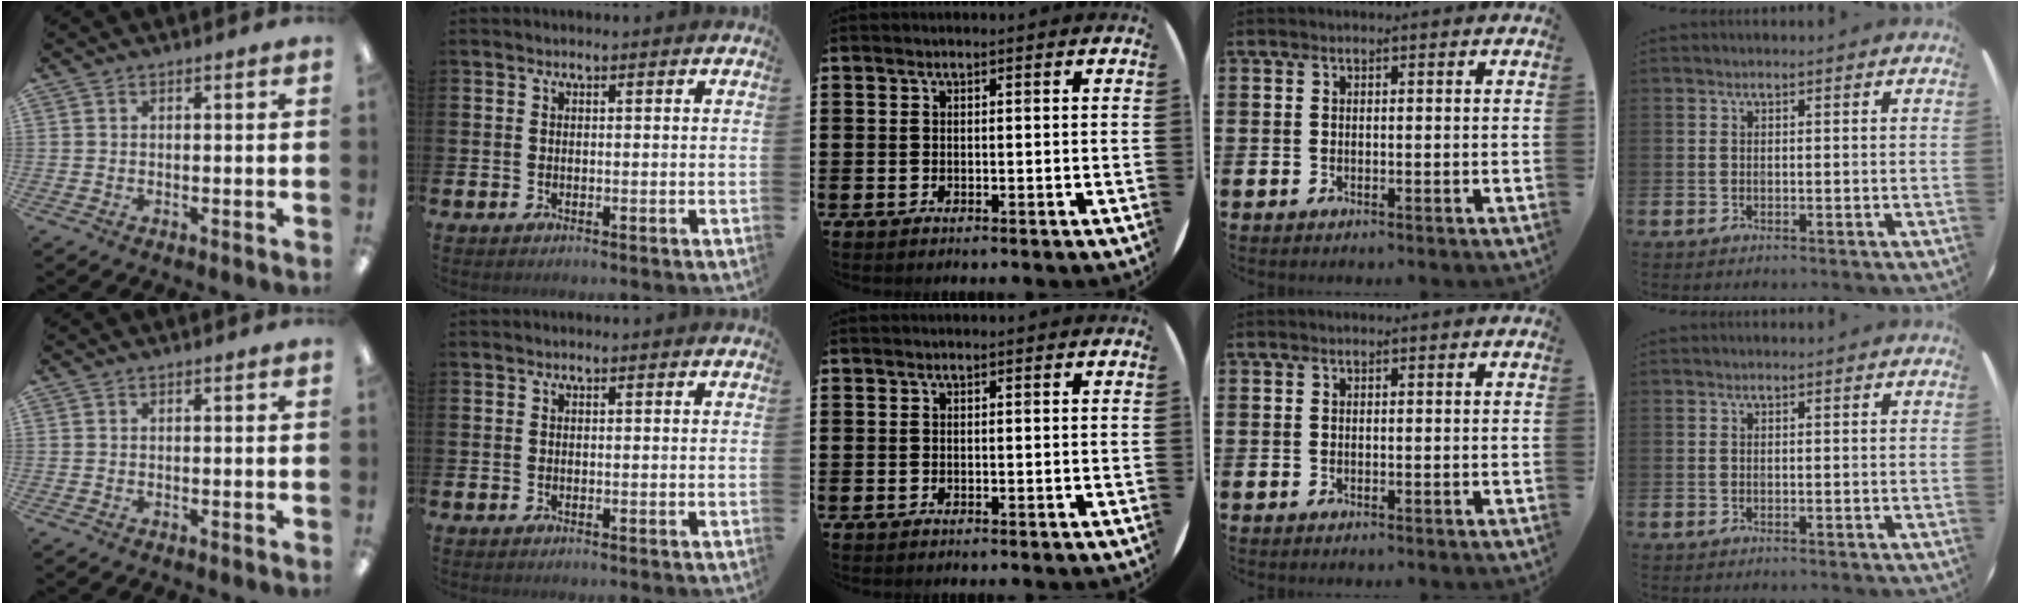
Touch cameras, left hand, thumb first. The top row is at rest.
{}